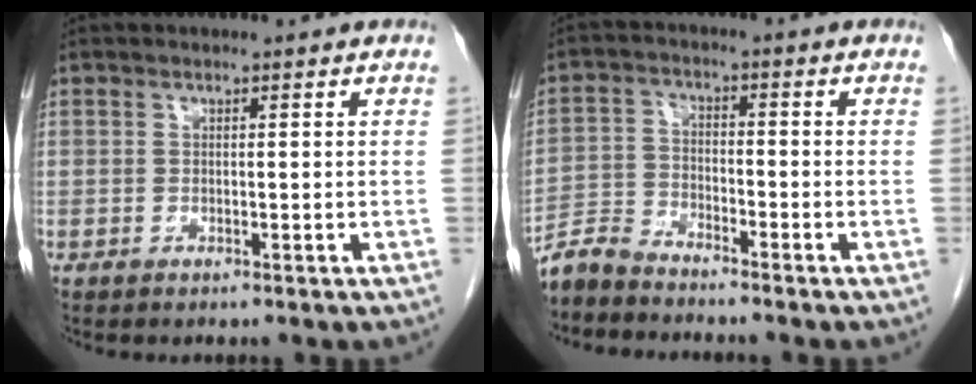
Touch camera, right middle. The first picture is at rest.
{"total": 4.8, "force": [-4.8, 0.5, 0.5], "torque": [-0.011, -0.012, -0.096]}